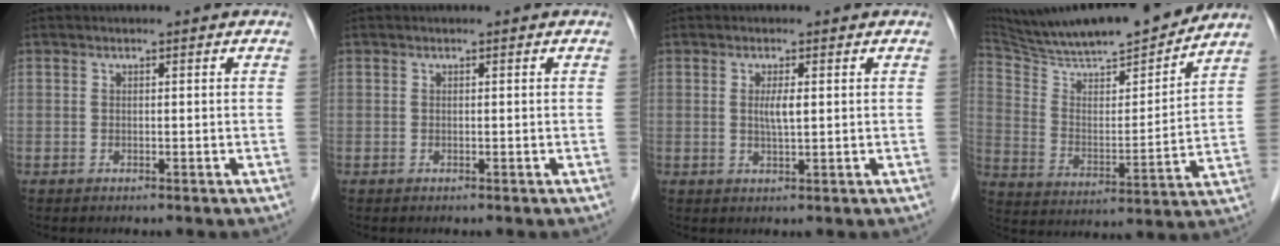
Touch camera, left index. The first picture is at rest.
{"total": 0.0}
{"total": 2.1, "force": [-0.7, 0.2, 2.0], "torque": [-0.039, -0.007, -0.012]}
{"total": 19.9, "force": [18.1, 1.4, 8.2], "torque": [-0.142, -0.011, 0.286]}